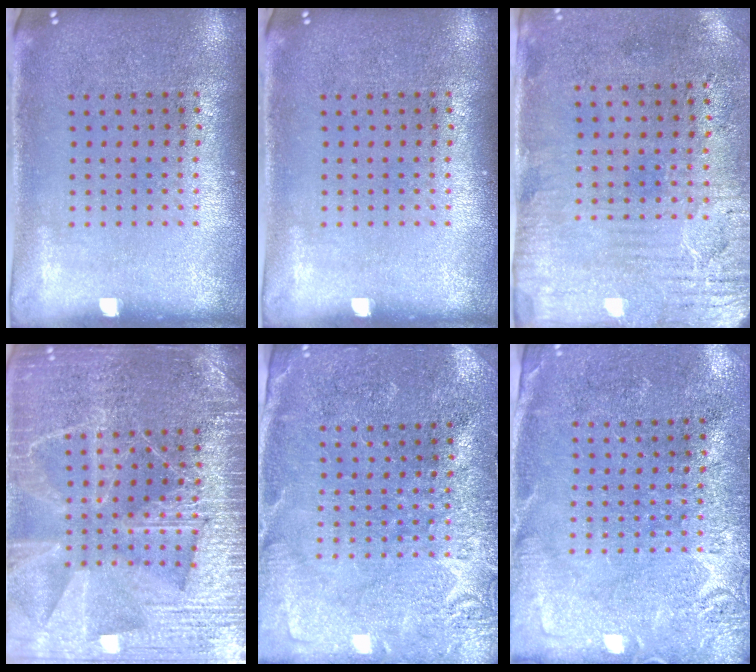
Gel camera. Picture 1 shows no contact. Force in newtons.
{"total": 0.0}
{"total": 3.3, "press": 2.7, "slide": 1.9}
{"total": 6.6, "press": 6.5, "slide": 0.9}
{"total": 2.8, "press": 2.8, "slide": 0.1}
{"total": 2.7, "press": 2.6, "slide": 0.9}